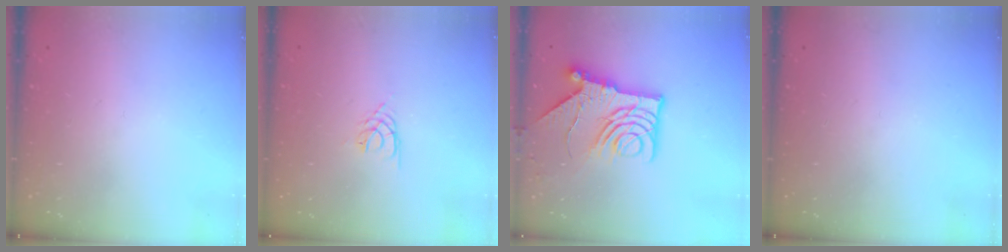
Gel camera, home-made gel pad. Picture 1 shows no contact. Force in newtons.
{"total": 3.6, "press": 3.6, "slide": 0.5}
{"total": 14.8, "press": 14.7, "slide": 1.3}
{"total": 0.0}